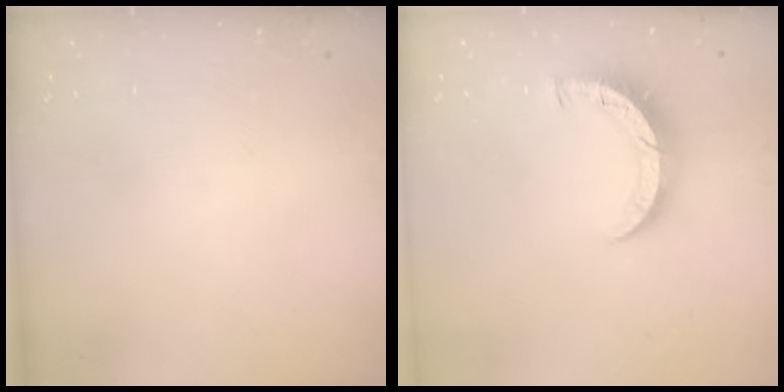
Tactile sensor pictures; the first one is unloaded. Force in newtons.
{"total": 7.7, "press": 7.7, "slide": 0.5}